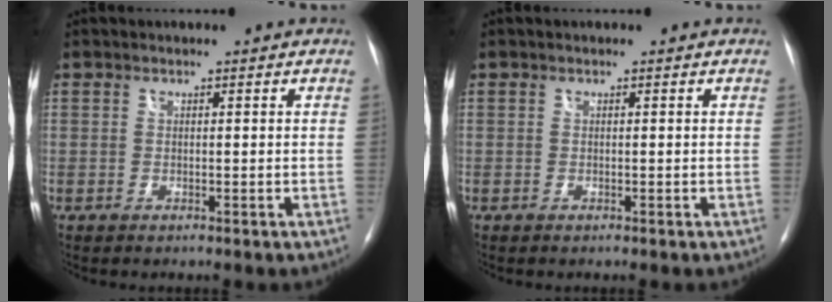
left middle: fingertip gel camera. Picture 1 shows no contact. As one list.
[{"total": 0.0}]